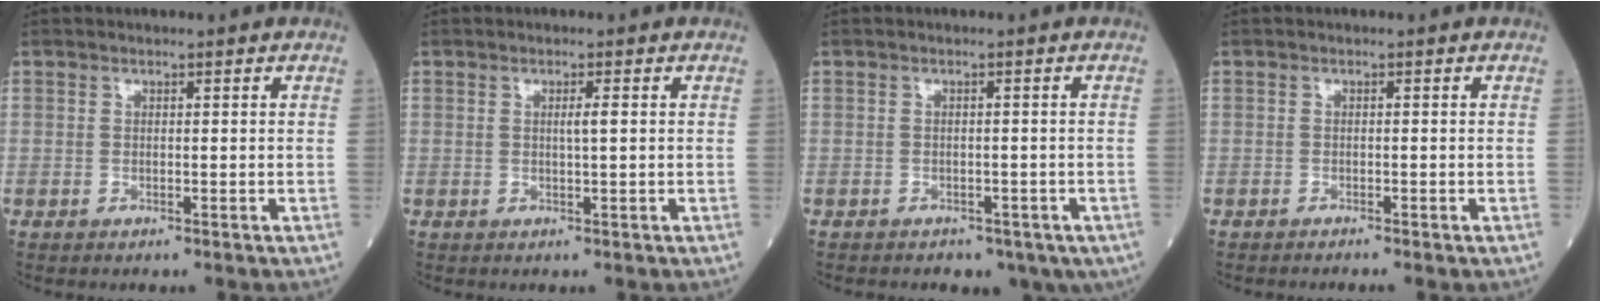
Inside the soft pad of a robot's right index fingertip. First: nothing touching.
{"total": 1.2, "force": [0.3, -0.1, 1.2], "torque": [-0.024, 0.002, 0.007]}
{"total": 7.9, "force": [-5.2, 4.8, 3.4], "torque": [-0.042, 0.005, -0.058]}
{"total": 1.2, "force": [-1.0, 0.0, 0.6], "torque": [-0.012, -0.001, -0.013]}